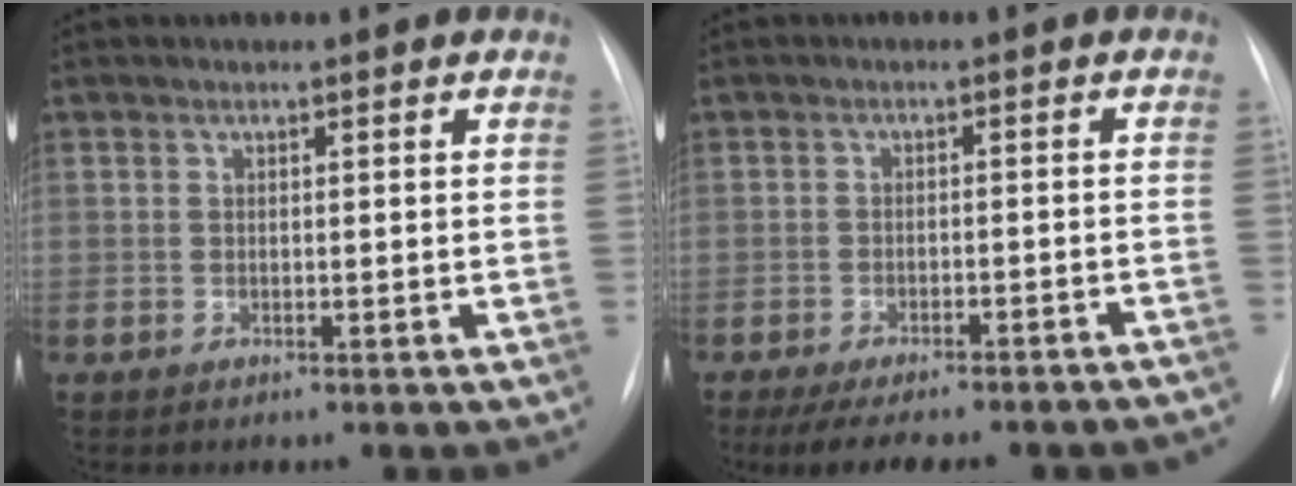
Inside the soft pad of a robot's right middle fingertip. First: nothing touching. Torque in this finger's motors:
{"motor_torque": [1.07, -1.07, 0.21, 0.09]}